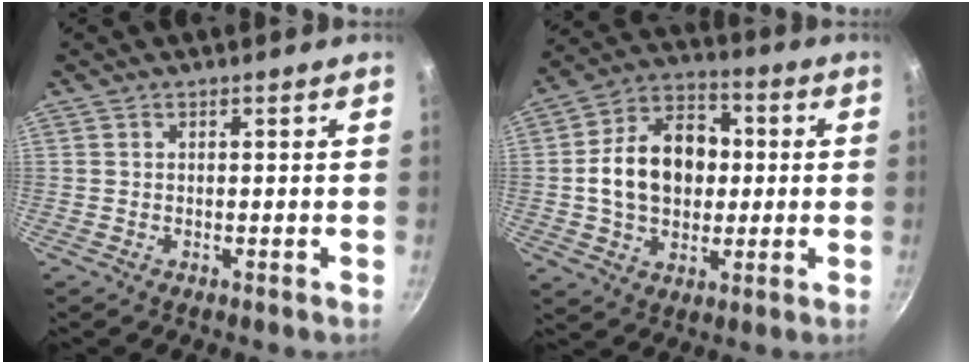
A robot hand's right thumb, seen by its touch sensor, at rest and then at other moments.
{"total": 16.1, "force": [0.7, 11.9, 10.8], "torque": [-0.146, 0.026, 0.001]}